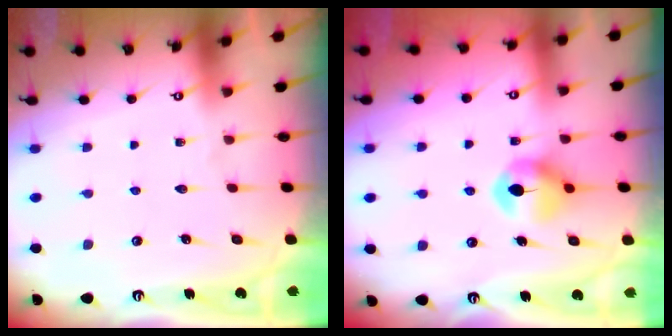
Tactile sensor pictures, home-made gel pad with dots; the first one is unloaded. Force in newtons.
{"total": 7.3, "press": 7.3, "slide": 0.4}